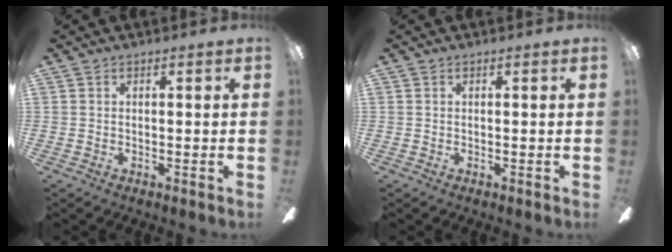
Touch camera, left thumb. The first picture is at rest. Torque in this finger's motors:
{"motor_torque": [0.06, -0.03, 0.16, 0.00, 0.00]}